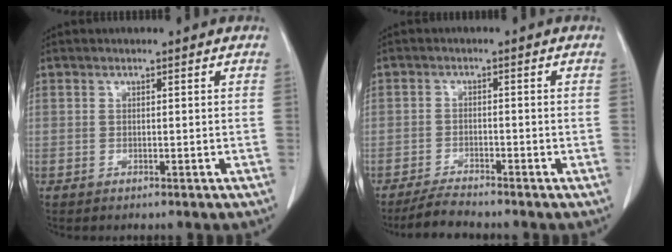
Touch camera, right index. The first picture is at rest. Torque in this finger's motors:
{"motor_torque": [-1.28, 0.10, -0.54, -0.21]}